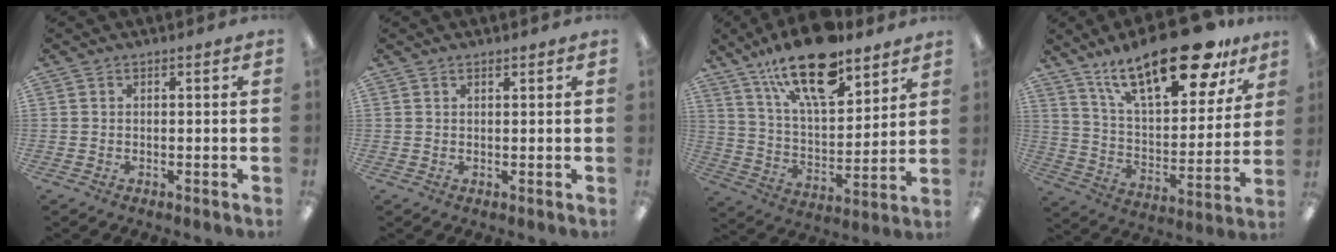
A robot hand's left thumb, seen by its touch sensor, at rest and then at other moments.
{"total": 0.7, "force": [0.6, 0.2, 0.2], "torque": [-0.006, 0.000, 0.012]}
{"total": 20.7, "force": [14.1, 8.0, 12.8], "torque": [-0.217, -0.070, 0.242]}
{"total": 25.1, "force": [17.0, 9.1, 16.0], "torque": [-0.258, -0.097, 0.286]}